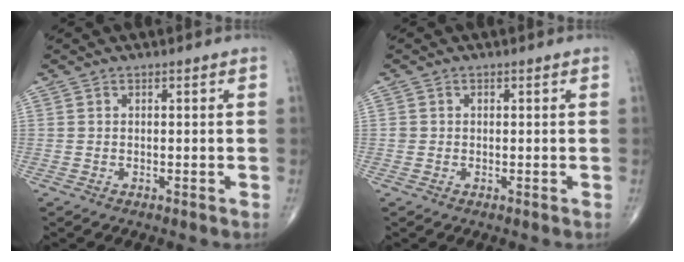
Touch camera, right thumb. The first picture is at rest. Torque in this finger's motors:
{"motor_torque": [0.11, 0.09, 0.43, 0.19, -0.02]}